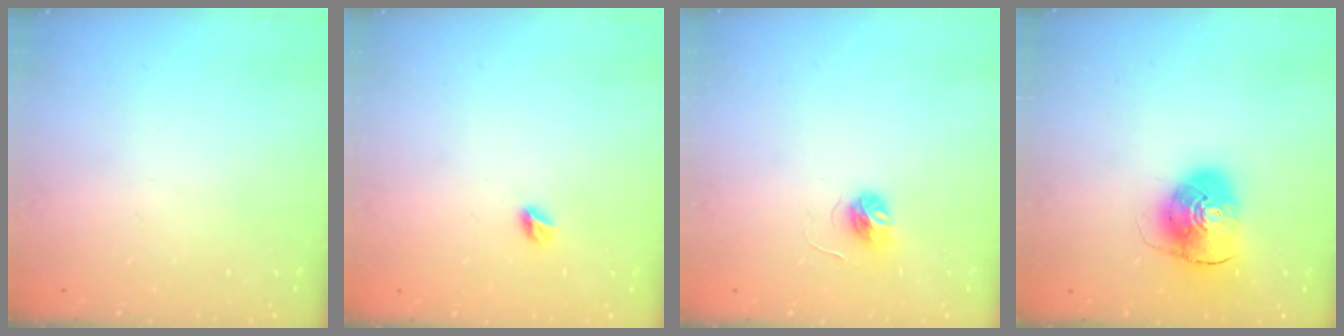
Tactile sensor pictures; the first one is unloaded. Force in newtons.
{"total": 4.9, "press": 4.9, "slide": 0.5}
{"total": 5.2, "press": 5.2, "slide": 0.6}
{"total": 9.9, "press": 9.8, "slide": 1.6}